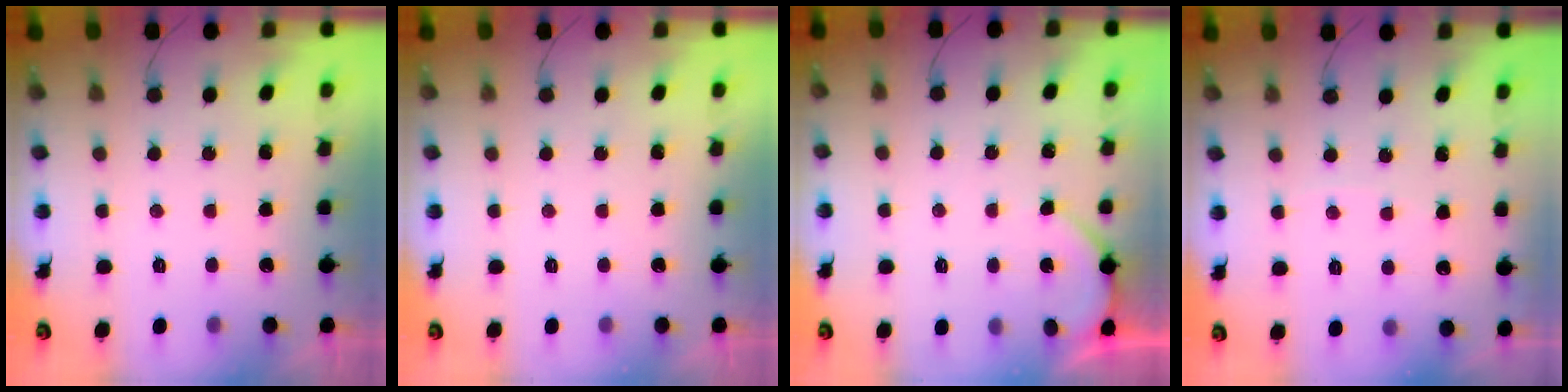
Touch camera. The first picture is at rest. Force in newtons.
{"total": 0.0}
{"total": 2.7, "press": 2.6, "slide": 0.4}
{"total": 2.6, "press": 2.6, "slide": 0.4}